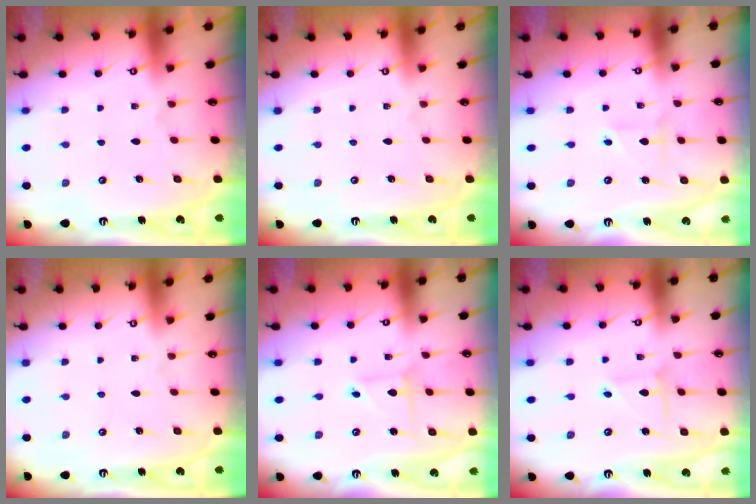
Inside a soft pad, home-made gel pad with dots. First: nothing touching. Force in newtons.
{"total": 0.0}
{"total": 2.0, "press": 1.9, "slide": 0.5}
{"total": 0.0}
{"total": 2.8, "press": 2.8, "slide": 0.3}
{"total": 2.3, "press": 2.3, "slide": 0.3}